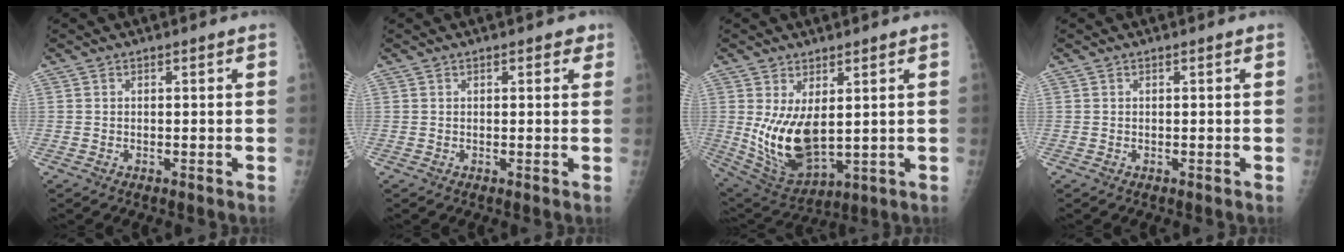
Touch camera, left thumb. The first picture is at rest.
{"total": 1.9, "force": [1.1, 1.0, 1.2], "torque": [0.000, -0.001, 0.009]}
{"total": 12.3, "force": [1.7, 6.5, 10.4], "torque": [-0.181, -0.026, 0.055]}
{"total": 0.0}